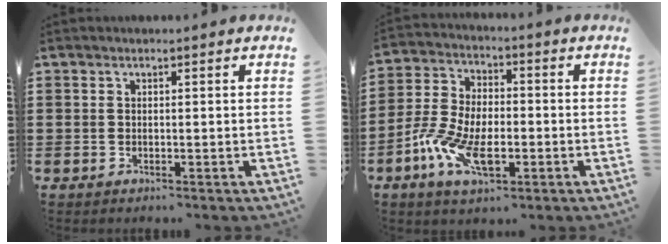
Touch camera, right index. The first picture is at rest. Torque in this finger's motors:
{"motor_torque": [1.03, 1.11, 0.37, 0.21]}